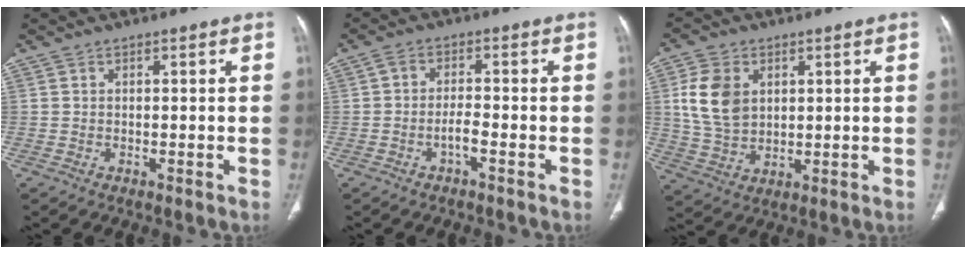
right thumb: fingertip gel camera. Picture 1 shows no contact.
{"total": 3.1, "force": [-1.6, 0.9, 2.5], "torque": [-0.048, 0.016, -0.032]}
{"total": 9.9, "force": [2.7, 7.1, 6.4], "torque": [-0.112, -0.009, 0.059]}